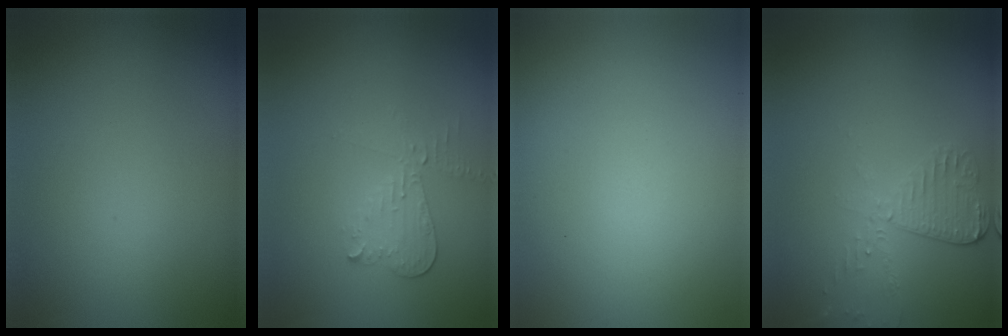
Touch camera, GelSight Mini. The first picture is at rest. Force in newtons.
{"total": 2.1, "press": 2.0, "slide": 0.5}
{"total": 0.0}
{"total": 2.7, "press": 2.4, "slide": 1.2}